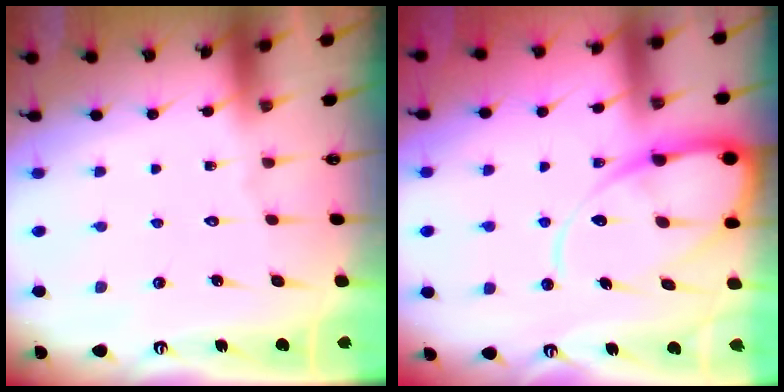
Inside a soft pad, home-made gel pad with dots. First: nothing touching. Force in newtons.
{"total": 14.0, "press": 14.0, "slide": 1.3}